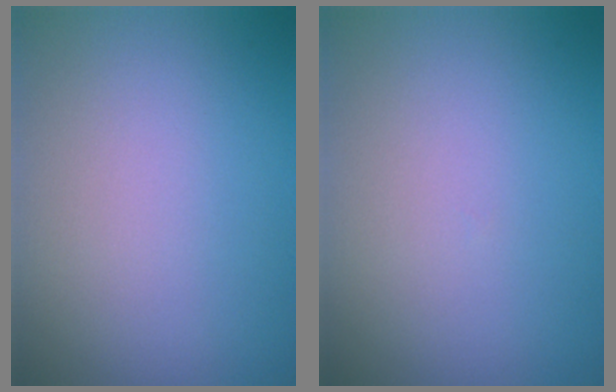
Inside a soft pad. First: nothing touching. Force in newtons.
{"total": 0.0}